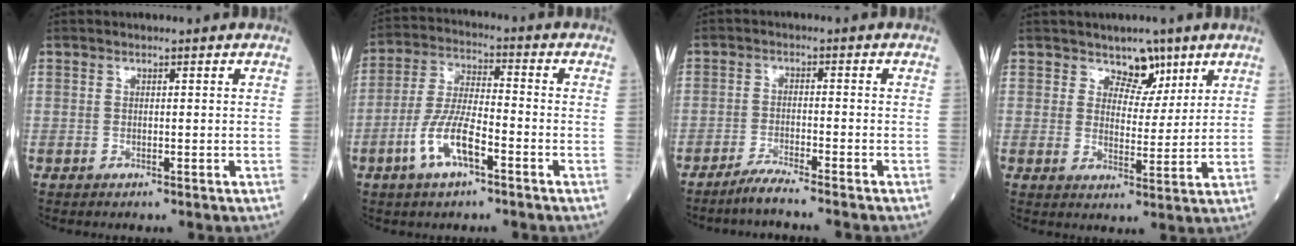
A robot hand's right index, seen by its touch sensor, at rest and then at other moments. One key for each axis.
{"total": 8.9, "fx": -4.2, "fy": 2.3, "fz": 7.6, "tx": -0.158, "ty": 0.001, "tz": -0.080}
{"total": 4.5, "fx": -3.9, "fy": -0.9, "fz": 2.0, "tx": -0.039, "ty": -0.012, "tz": -0.071}
{"total": 4.6, "fx": 3.3, "fy": 2.8, "fz": 1.6, "tx": -0.011, "ty": -0.003, "tz": 0.053}